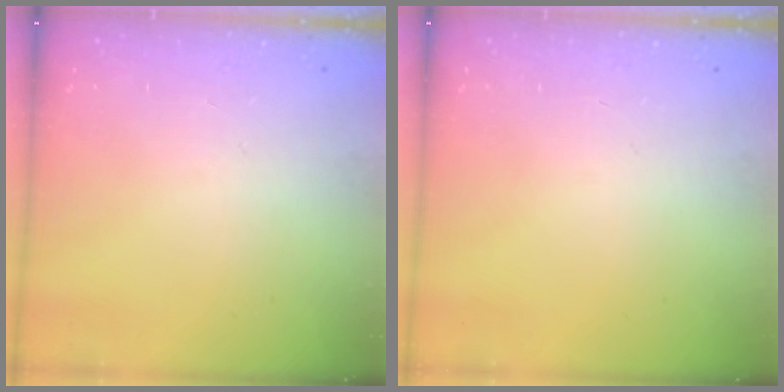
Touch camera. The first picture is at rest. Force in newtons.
{"total": 0.0}